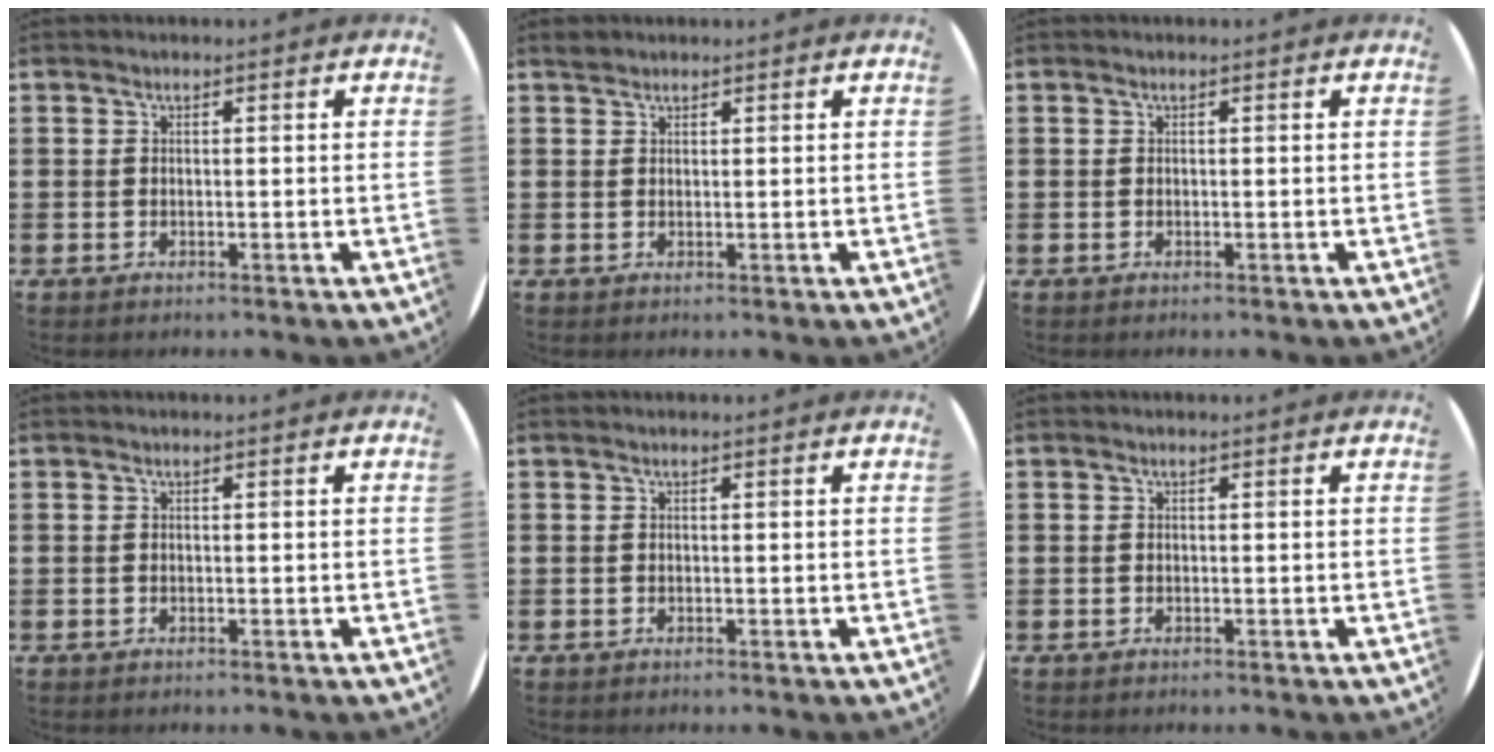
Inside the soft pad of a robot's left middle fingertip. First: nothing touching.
{"total": 0.8, "force": [0.7, 0.3, -0.1], "torque": [0.000, 0.002, 0.015]}
{"total": 0.0}
{"total": 0.0}
{"total": 0.0}
{"total": 0.0}